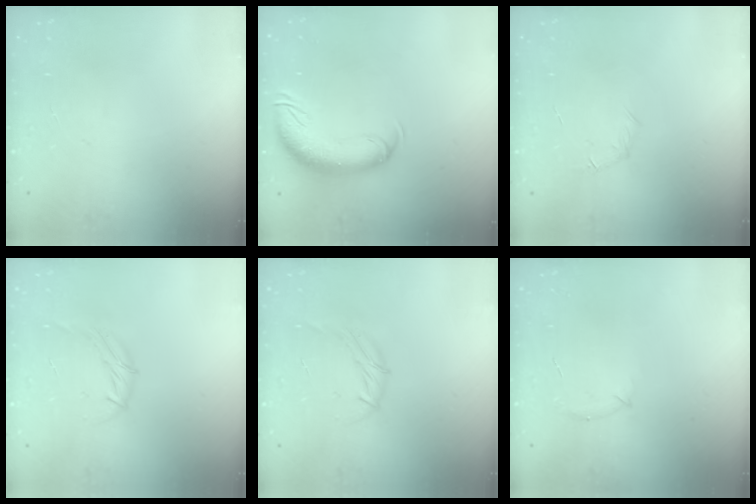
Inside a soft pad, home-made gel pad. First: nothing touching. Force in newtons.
{"total": 11.8, "press": 11.5, "slide": 2.9}
{"total": 4.7, "press": 4.5, "slide": 1.4}
{"total": 6.0, "press": 6.0, "slide": 0.4}
{"total": 6.0, "press": 6.0, "slide": 0.4}
{"total": 5.0, "press": 4.8, "slide": 1.2}